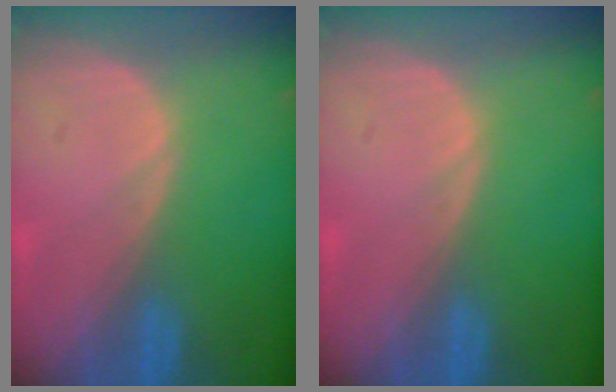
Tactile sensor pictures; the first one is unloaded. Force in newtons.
{"total": 0.0}